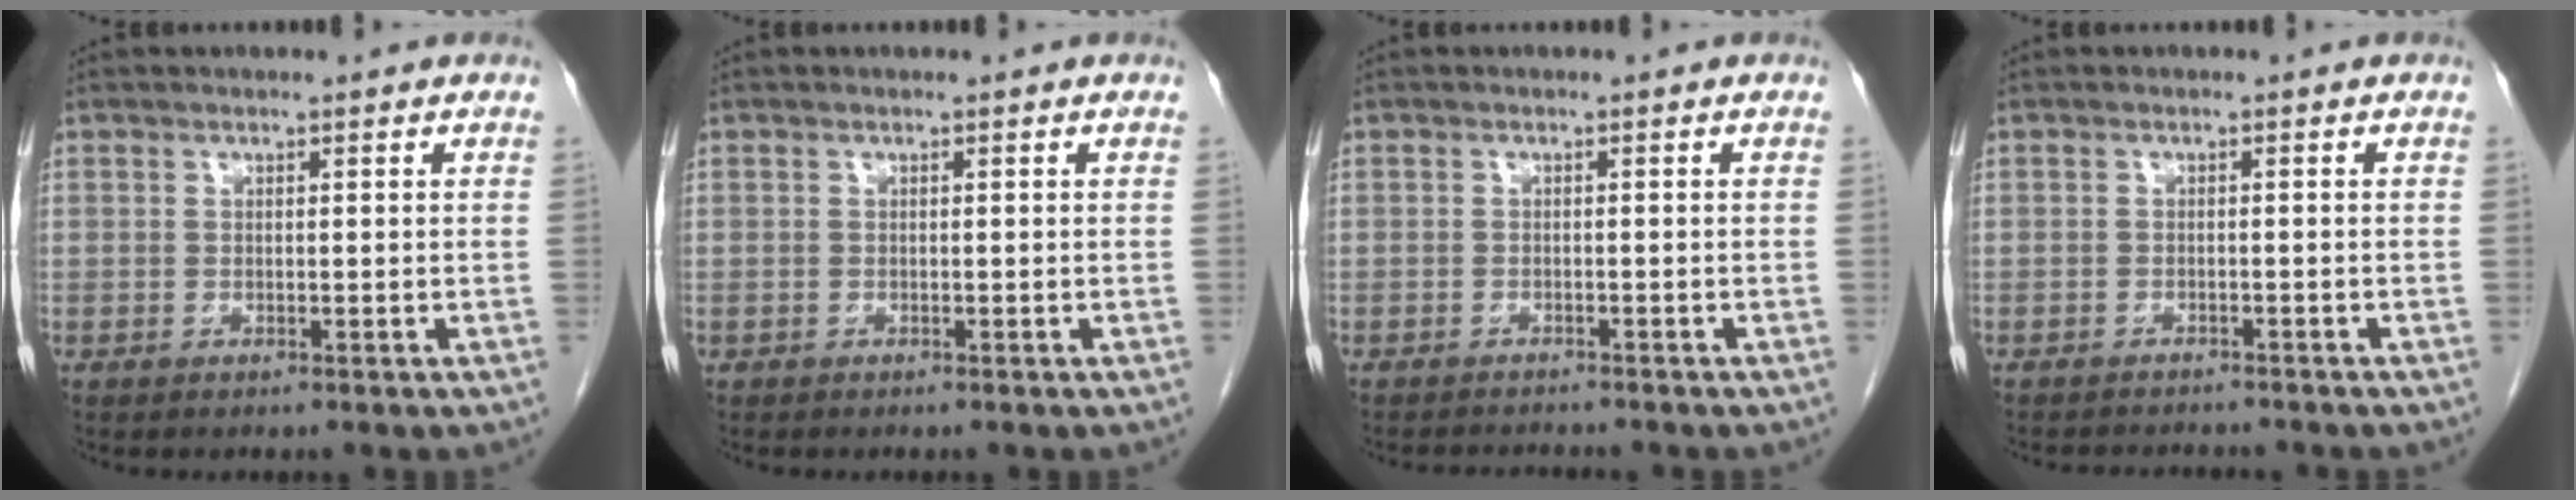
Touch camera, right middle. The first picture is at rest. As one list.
[{"total": 0.0}, {"total": 3.0, "force": [-3.0, 0.0, 0.5], "torque": [-0.005, -0.011, -0.043]}, {"total": 4.8, "force": [-4.6, 0.7, 1.0], "torque": [-0.012, -0.008, -0.062]}]